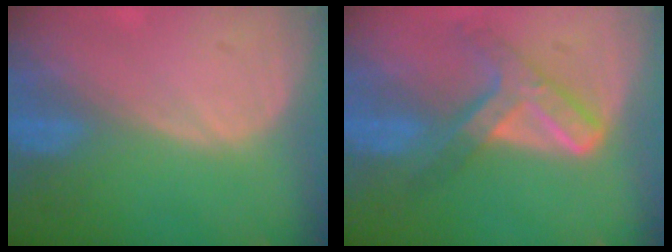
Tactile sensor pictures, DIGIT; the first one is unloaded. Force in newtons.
{"total": 7.2, "press": 6.1, "slide": 3.8}